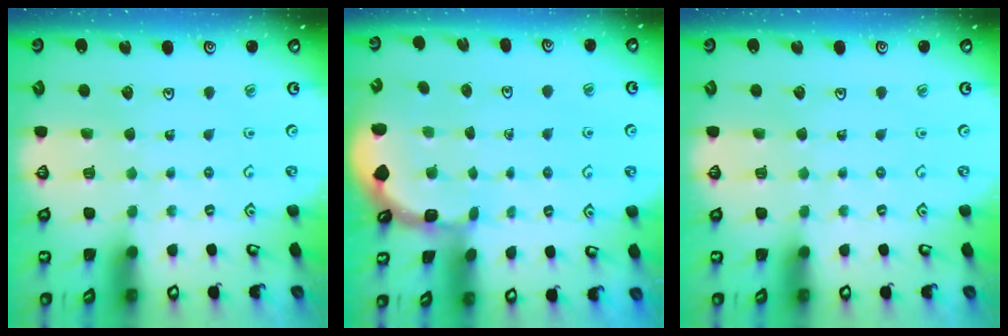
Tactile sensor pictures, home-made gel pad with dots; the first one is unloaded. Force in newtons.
{"total": 1.6, "press": 1.6, "slide": 0.2}
{"total": 0.0}